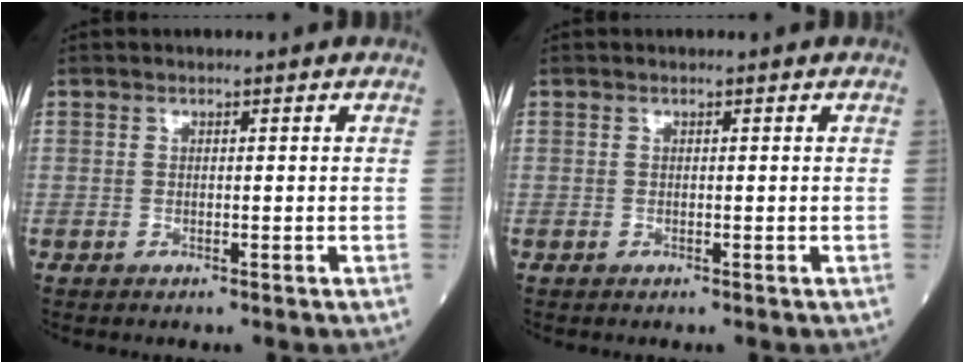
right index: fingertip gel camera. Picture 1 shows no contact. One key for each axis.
{"total": 0.0}